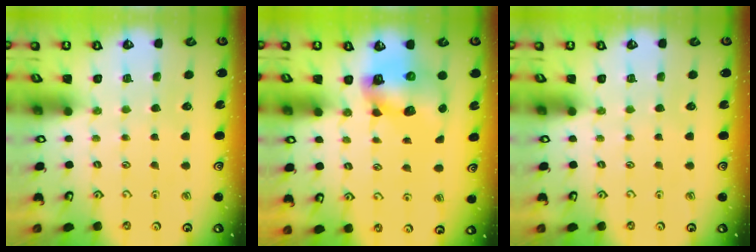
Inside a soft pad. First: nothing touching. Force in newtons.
{"total": 10.2, "press": 10.1, "slide": 1.4}
{"total": 0.0}